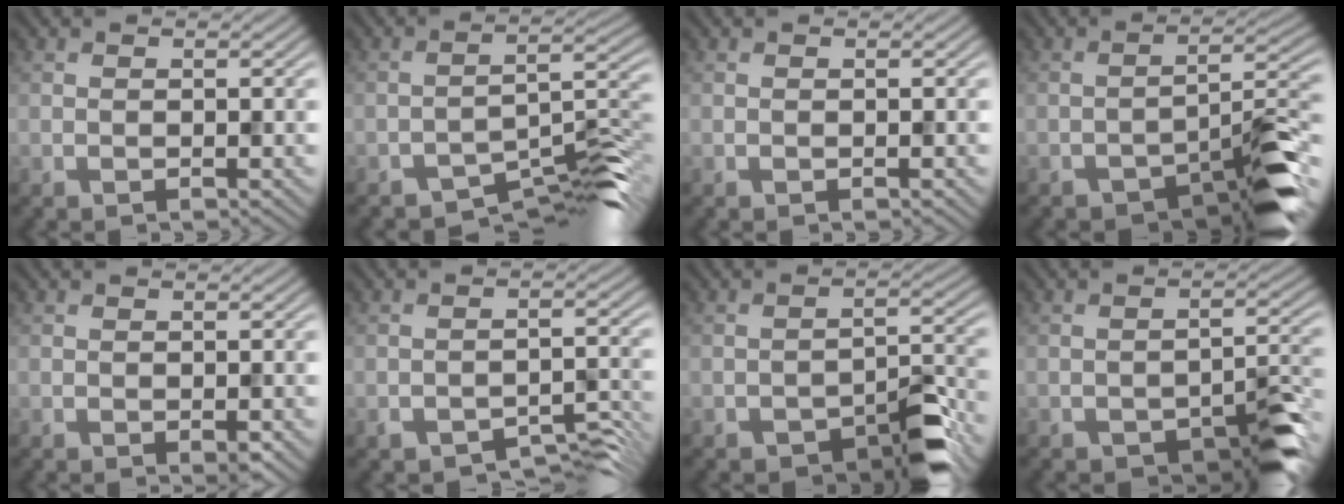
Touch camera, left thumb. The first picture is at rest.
{"total": 7.8, "force": [-6.4, 1.7, 4.1], "torque": [-0.046, 0.003, -0.112]}
{"total": 0.0}
{"total": 7.7, "force": [-5.3, 1.9, 5.4], "torque": [-0.070, 0.011, -0.086]}
{"total": 1.0, "force": [-0.4, 0.4, 0.8], "torque": [-0.014, -0.005, -0.005]}
{"total": 4.7, "force": [-3.7, 1.6, 2.4], "torque": [-0.033, -0.006, -0.052]}
{"total": 5.7, "force": [-3.7, 2.2, 3.8], "torque": [-0.049, 0.009, -0.057]}
{"total": 5.8, "force": [-3.6, 2.2, 4.1], "torque": [-0.050, 0.002, -0.049]}